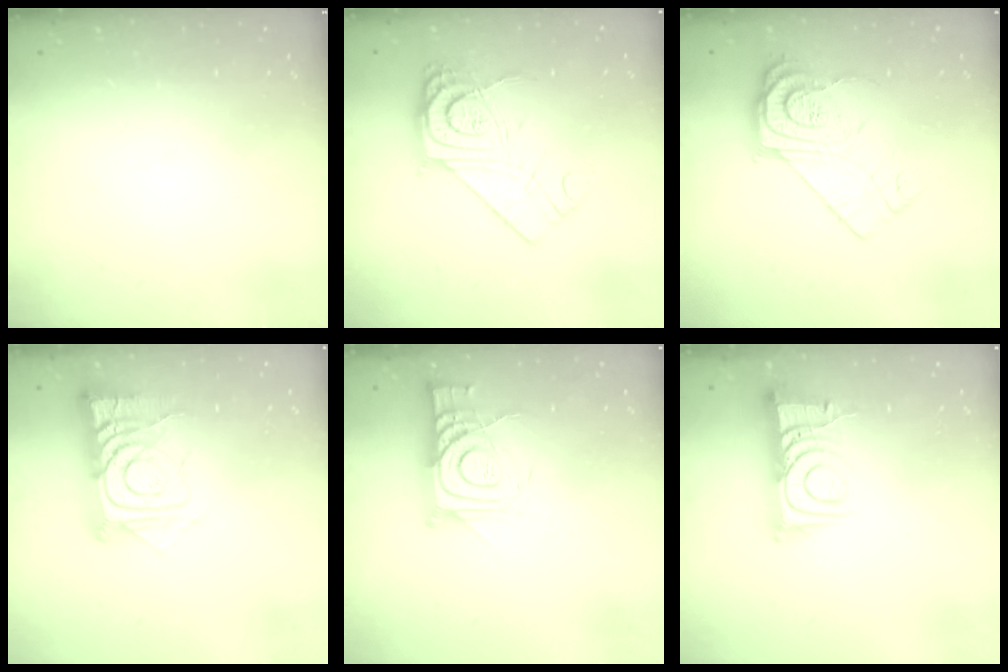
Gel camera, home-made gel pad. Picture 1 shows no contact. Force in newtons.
{"total": 19.5, "press": 19.4, "slide": 1.6}
{"total": 13.5, "press": 13.5, "slide": 1.0}
{"total": 15.5, "press": 15.4, "slide": 1.2}
{"total": 12.7, "press": 12.6, "slide": 1.1}
{"total": 9.9, "press": 9.9, "slide": 1.0}